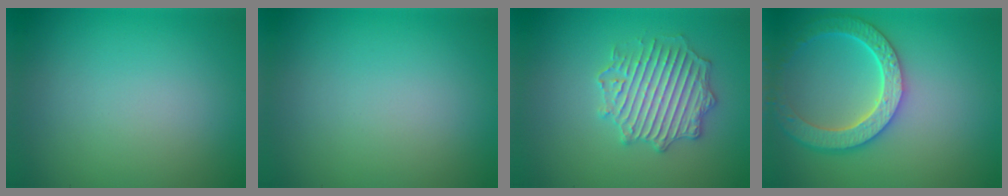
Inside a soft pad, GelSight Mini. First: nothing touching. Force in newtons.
{"total": 0.0}
{"total": 4.1, "press": 4.1, "slide": 0.3}
{"total": 5.8, "press": 4.7, "slide": 3.4}